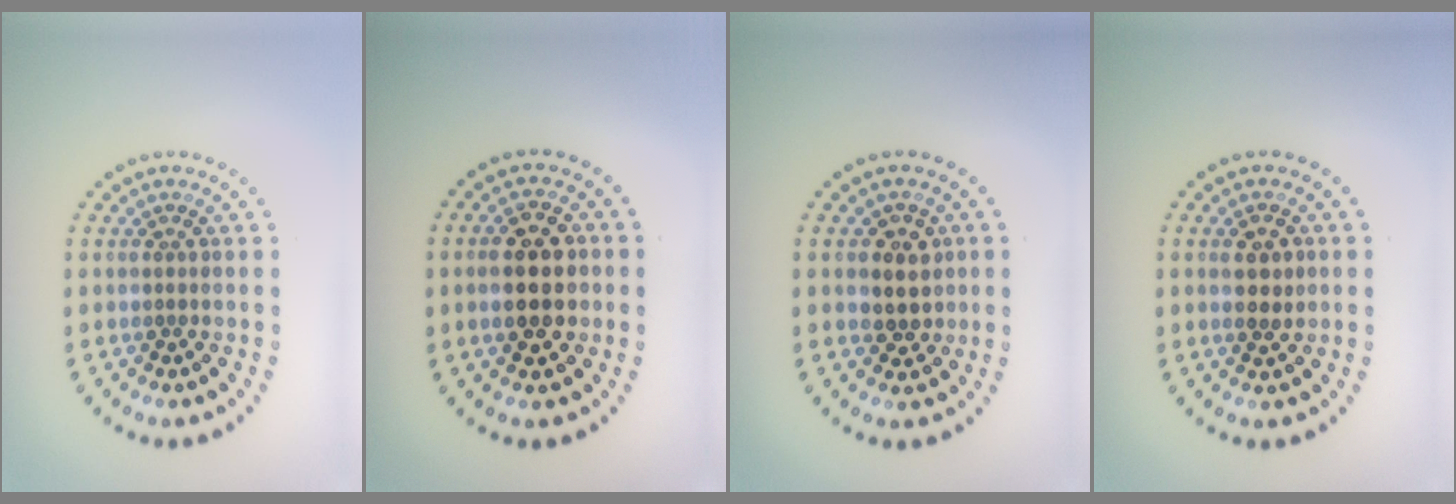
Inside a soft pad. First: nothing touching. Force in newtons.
{"total": 5.0, "press": 5.0, "slide": 0.2}
{"total": 2.8, "press": 2.7, "slide": 0.9}
{"total": 2.3, "press": 2.3, "slide": 0.3}